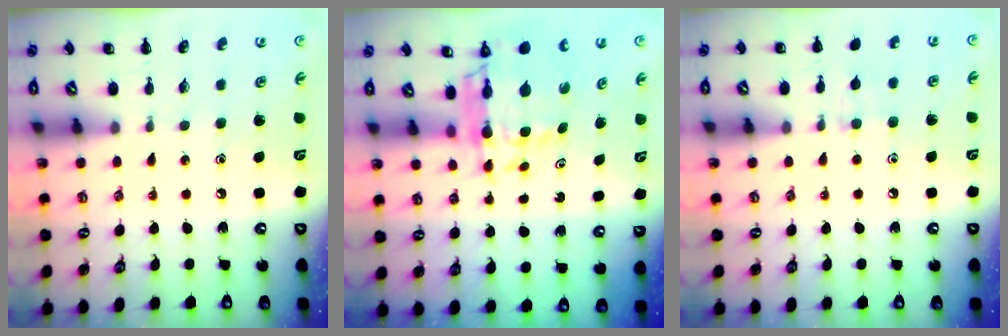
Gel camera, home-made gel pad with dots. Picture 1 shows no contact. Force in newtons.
{"total": 10.1, "press": 9.5, "slide": 3.5}
{"total": 6.5, "press": 6.1, "slide": 2.2}